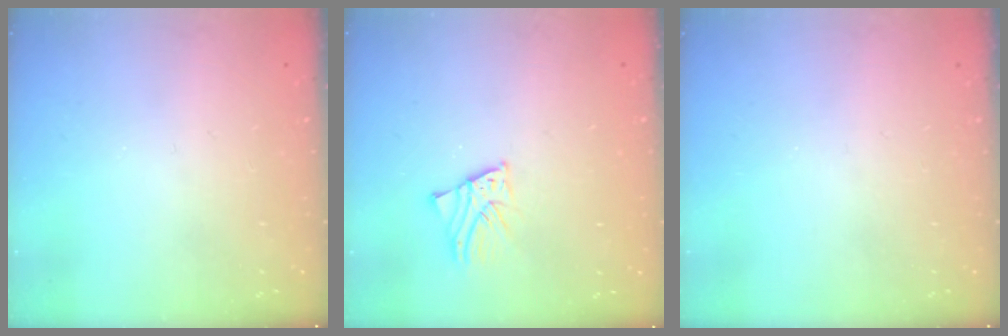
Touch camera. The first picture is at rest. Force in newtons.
{"total": 2.3, "press": 2.3, "slide": 0.2}
{"total": 0.0}